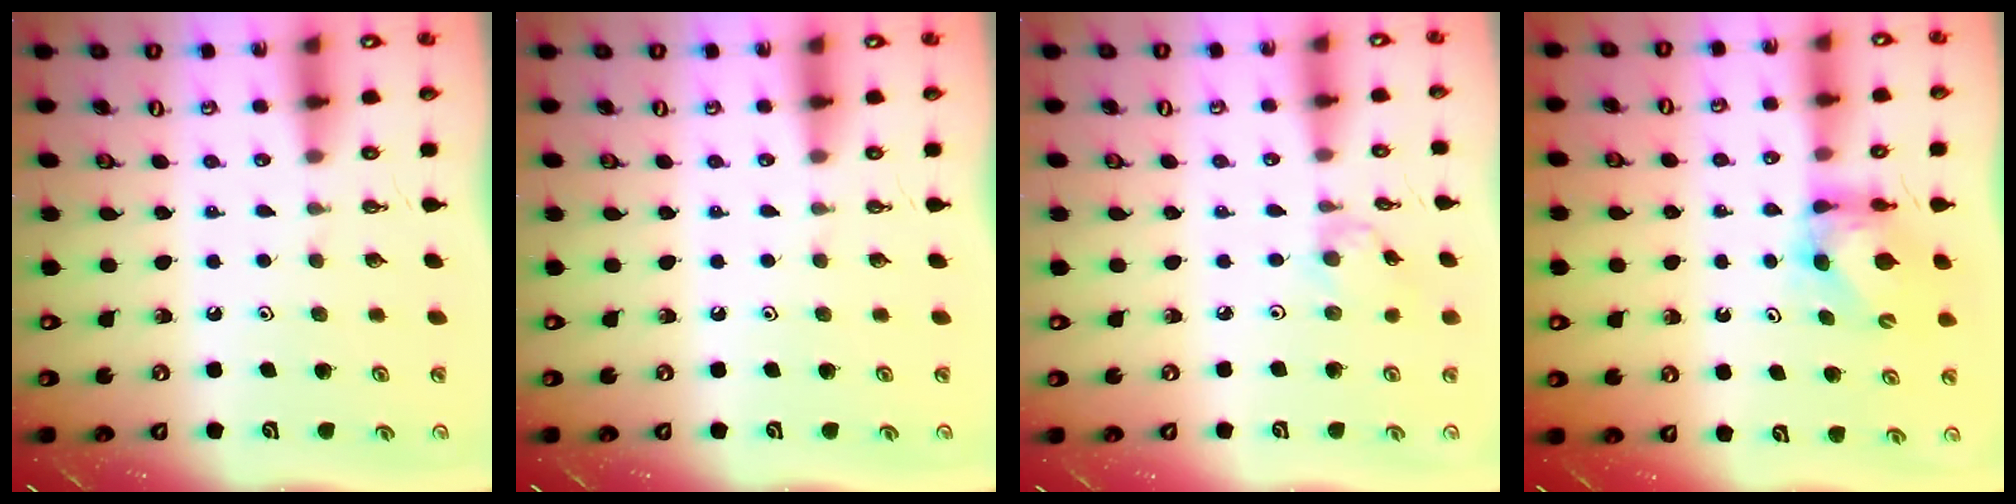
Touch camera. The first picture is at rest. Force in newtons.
{"total": 0.0}
{"total": 1.7, "press": 1.6, "slide": 0.4}
{"total": 5.9, "press": 5.9, "slide": 0.6}